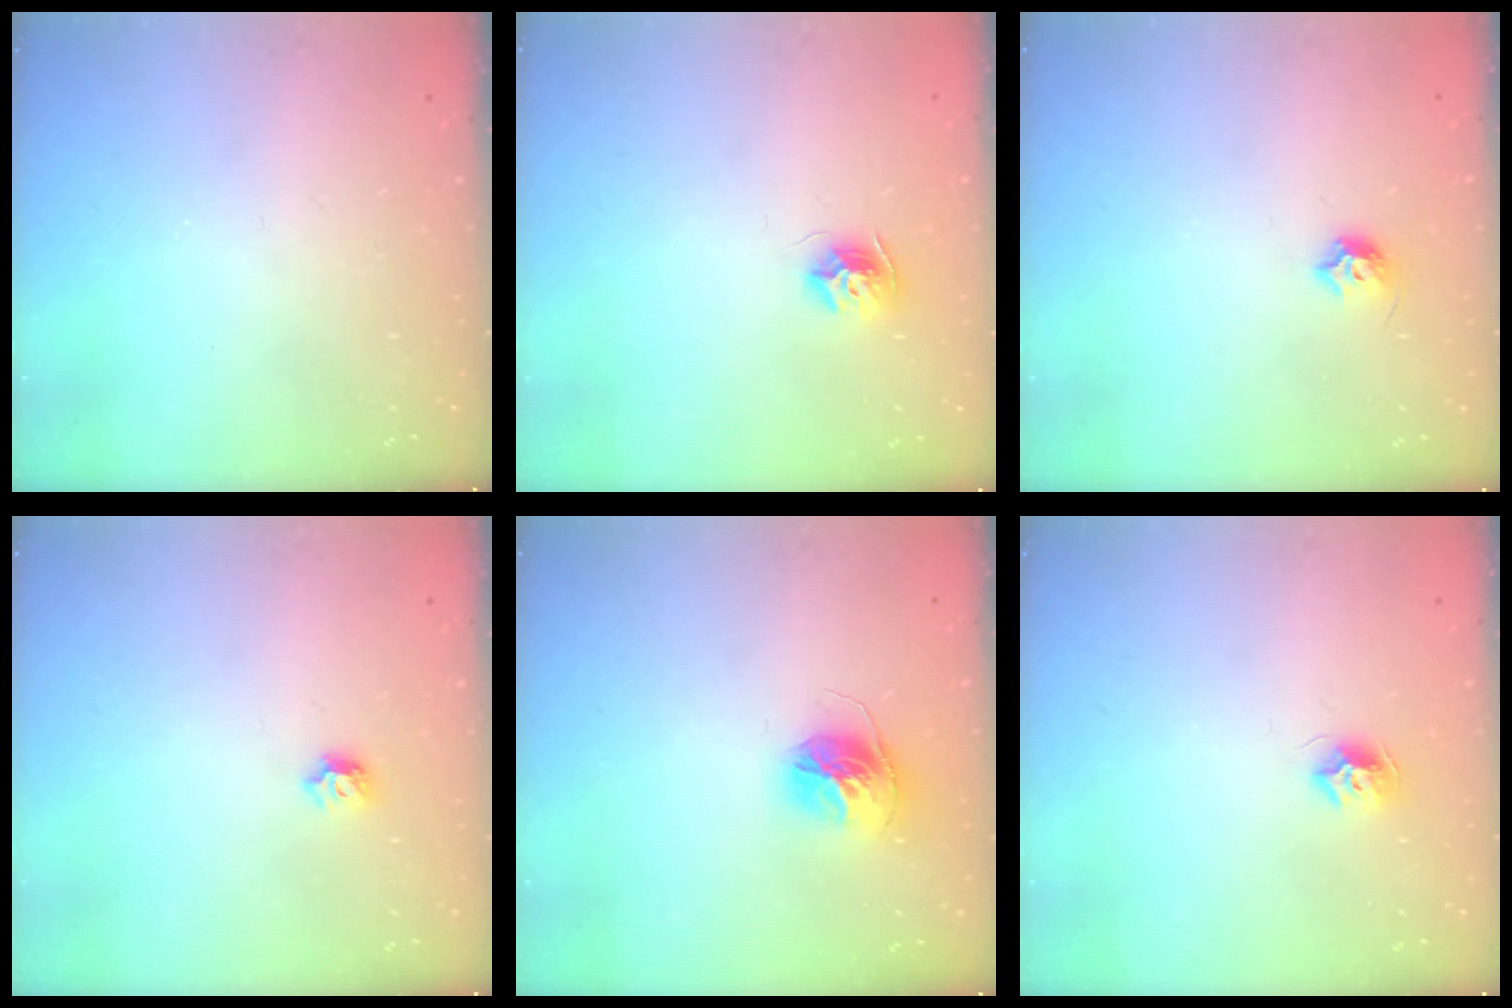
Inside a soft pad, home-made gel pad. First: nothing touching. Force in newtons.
{"total": 8.3, "press": 8.3, "slide": 0.4}
{"total": 6.2, "press": 6.1, "slide": 1.0}
{"total": 5.1, "press": 5.0, "slide": 0.9}
{"total": 12.9, "press": 12.8, "slide": 1.2}
{"total": 8.2, "press": 8.1, "slide": 0.5}